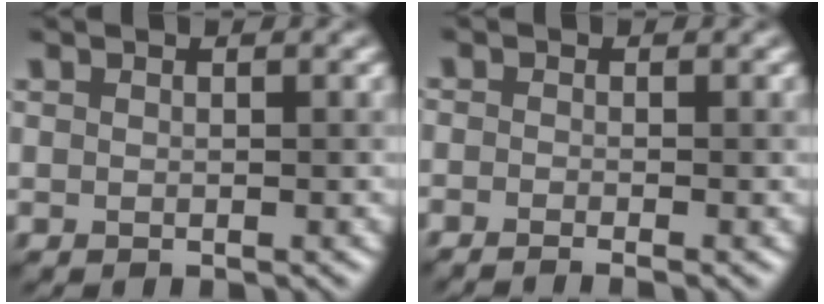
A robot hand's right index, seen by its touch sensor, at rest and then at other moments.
{"total": 2.0, "force": [-1.6, 0.3, 1.2], "torque": [-0.009, -0.005, -0.024]}